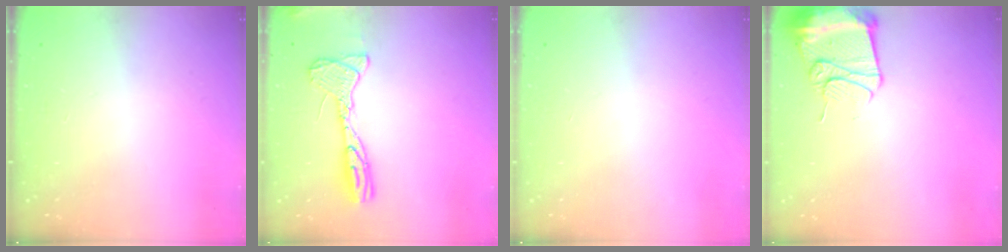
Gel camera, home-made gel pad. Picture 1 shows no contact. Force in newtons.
{"total": 13.8, "press": 13.7, "slide": 1.3}
{"total": 0.0}
{"total": 13.2, "press": 13.2, "slide": 1.4}